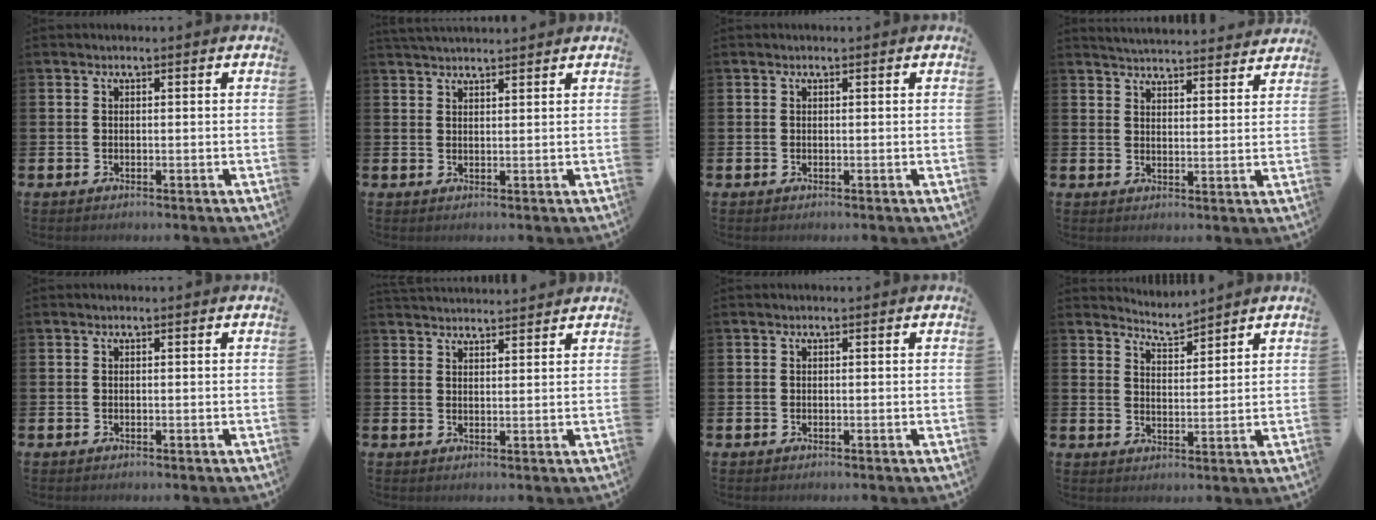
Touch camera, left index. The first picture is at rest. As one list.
[{"total": 2.5, "force": [2.4, 0.2, 0.3], "torque": [-0.009, -0.008, 0.045]}, {"total": 0.0}, {"total": 4.6, "force": [4.6, 0.2, 0.2], "torque": [-0.015, -0.032, 0.083]}, {"total": 0.0}, {"total": 2.9, "force": [2.9, 0.1, -0.1], "torque": [-0.005, -0.016, 0.055]}, {"total": 0.0}, {"total": 3.8, "force": [3.8, 0.0, -0.1], "torque": [-0.007, -0.026, 0.068]}]